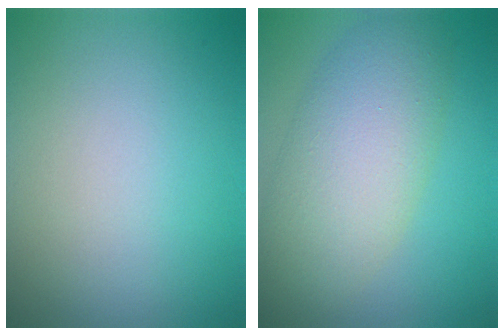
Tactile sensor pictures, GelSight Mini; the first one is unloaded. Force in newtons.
{"total": 7.0, "press": 7.0, "slide": 0.3}